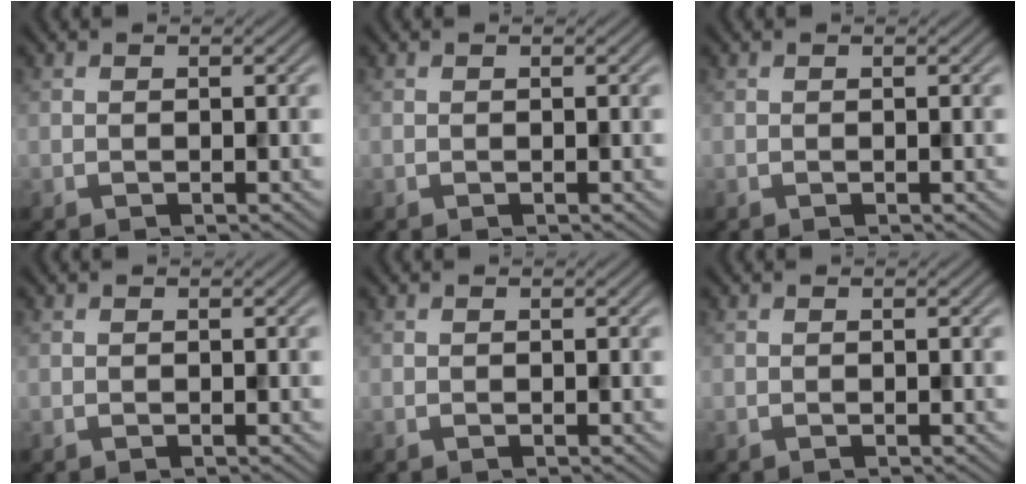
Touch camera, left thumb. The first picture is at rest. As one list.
[{"total": 0.0}, {"total": 0.0}, {"total": 0.0}, {"total": 0.0}, {"total": 0.0}]